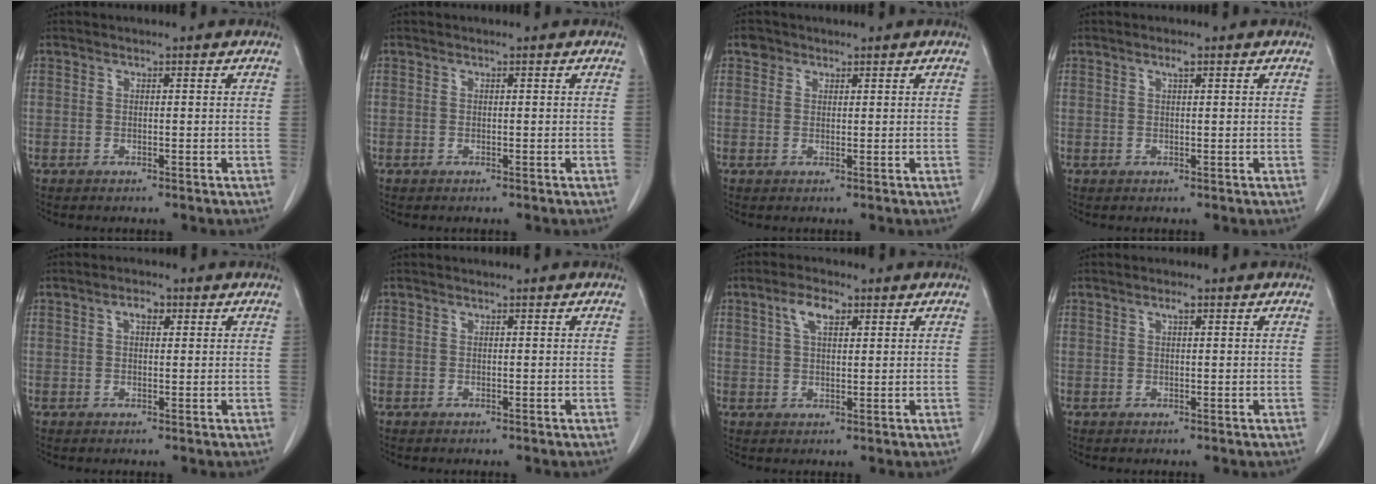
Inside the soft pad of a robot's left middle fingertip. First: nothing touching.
{"total": 0.0}
{"total": 1.5, "force": [1.0, 1.1, 0.2], "torque": [0.003, 0.004, 0.013]}
{"total": 1.1, "force": [0.6, 0.0, 0.8], "torque": [-0.016, -0.002, 0.011]}
{"total": 2.1, "force": [0.9, 1.0, 1.6], "torque": [-0.029, 0.006, 0.014]}
{"total": 0.0}
{"total": 4.3, "force": [2.1, 1.8, 3.3], "torque": [-0.069, 0.009, 0.041]}
{"total": 1.1, "force": [0.6, 0.1, 0.9], "torque": [-0.018, 0.000, 0.010]}